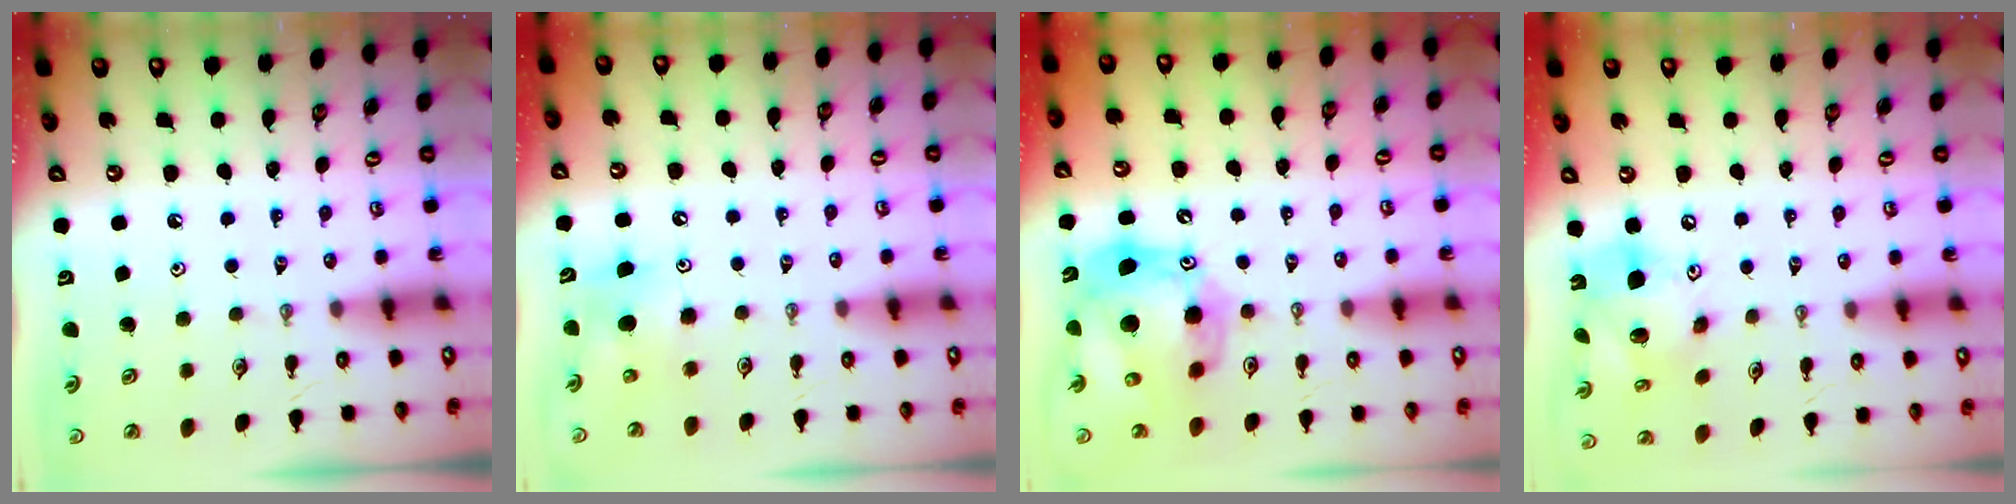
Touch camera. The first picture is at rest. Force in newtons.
{"total": 7.0, "press": 6.8, "slide": 1.7}
{"total": 17.3, "press": 17.1, "slide": 2.9}
{"total": 17.9, "press": 17.6, "slide": 3.4}